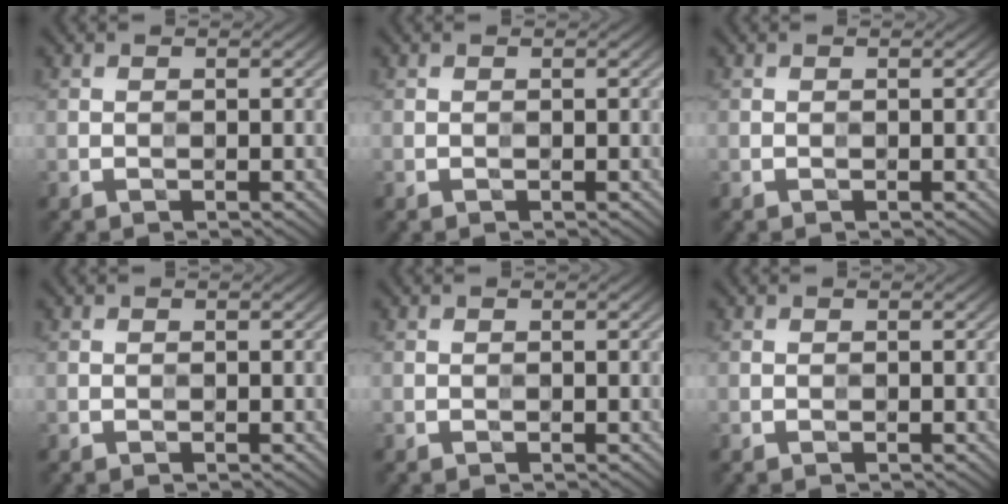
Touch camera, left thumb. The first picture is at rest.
{"total": 0.0}
{"total": 0.0}
{"total": 0.0}
{"total": 0.0}
{"total": 0.0}